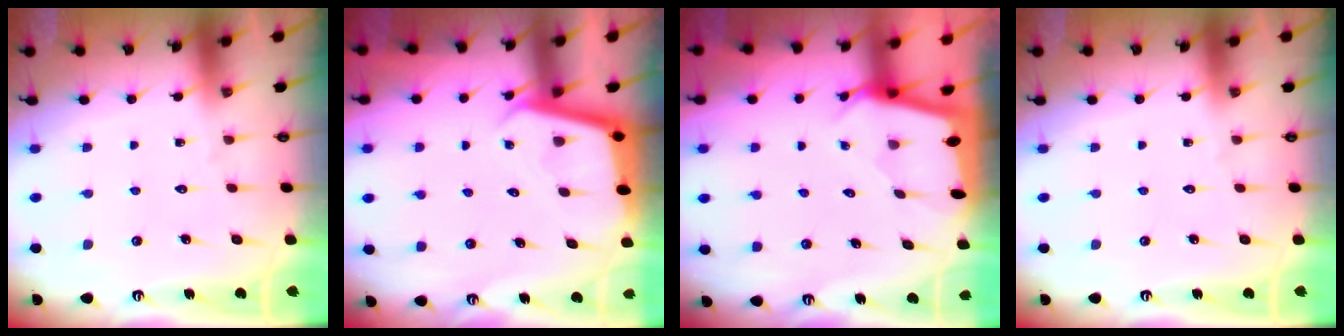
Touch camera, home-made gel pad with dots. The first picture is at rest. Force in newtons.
{"total": 3.4, "press": 3.3, "slide": 0.3}
{"total": 1.4, "press": 1.4, "slide": 0.1}
{"total": 0.0}